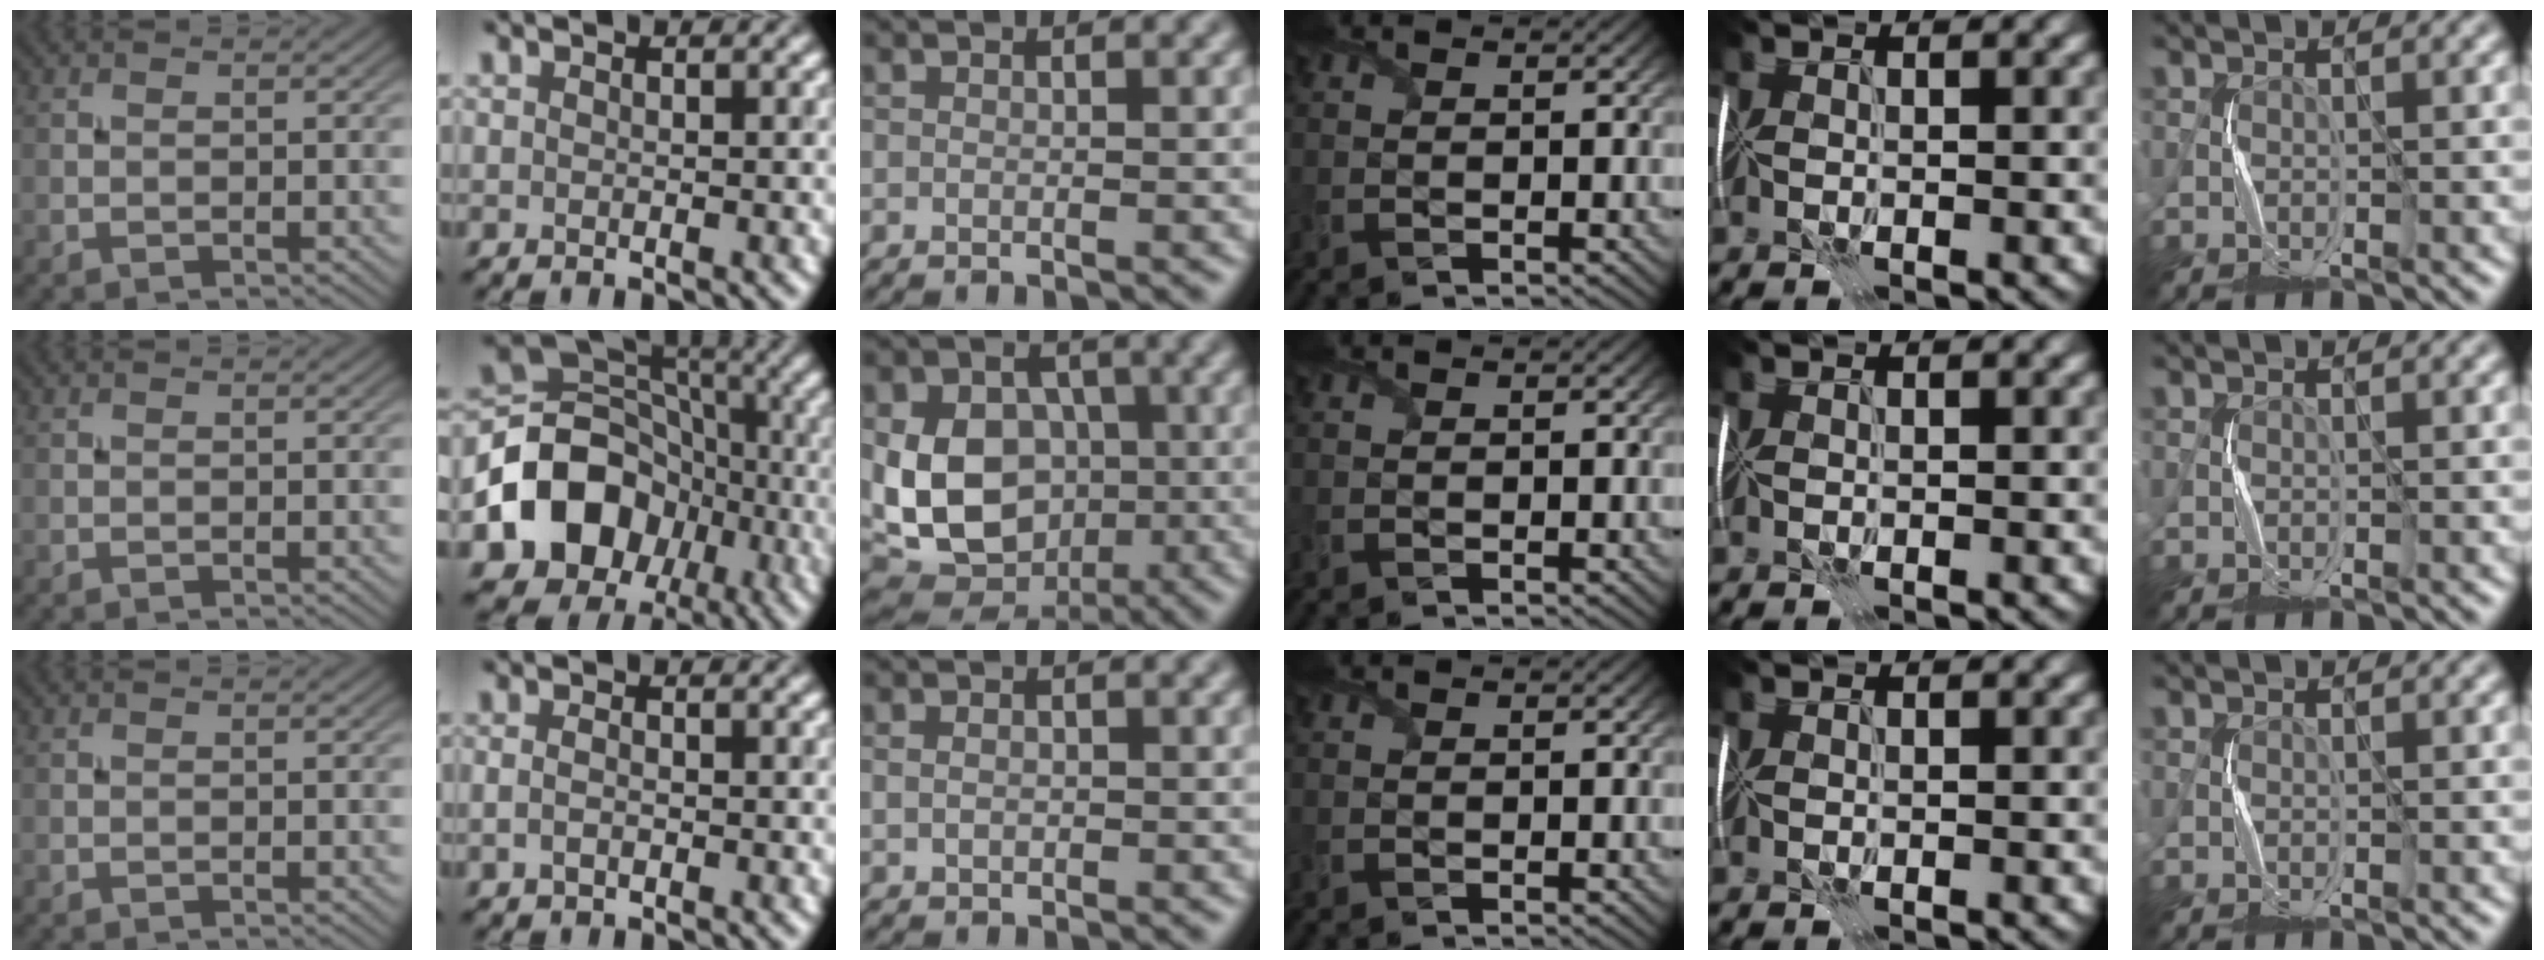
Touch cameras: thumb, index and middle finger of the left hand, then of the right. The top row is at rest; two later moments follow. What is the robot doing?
{"motion": "fold", "object": "shipping label"}